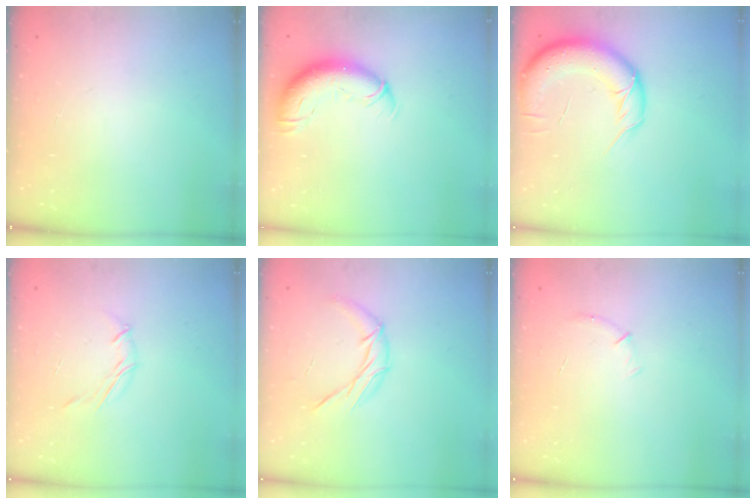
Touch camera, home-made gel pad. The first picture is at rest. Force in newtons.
{"total": 12.1, "press": 11.7, "slide": 3.1}
{"total": 14.6, "press": 14.3, "slide": 3.1}
{"total": 4.4, "press": 4.3, "slide": 0.8}
{"total": 8.8, "press": 8.8, "slide": 0.4}
{"total": 5.5, "press": 5.2, "slide": 1.6}